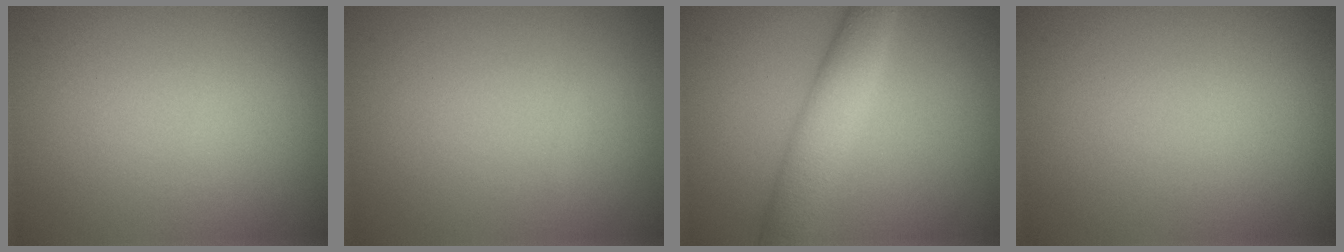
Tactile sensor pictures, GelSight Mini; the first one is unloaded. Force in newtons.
{"total": 0.0}
{"total": 4.5, "press": 4.5, "slide": 0.1}
{"total": 0.0}